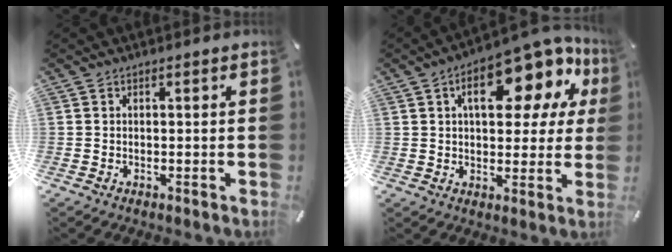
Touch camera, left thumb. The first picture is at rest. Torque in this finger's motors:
{"motor_torque": [0.36, 1.33, 1.86, -0.91, 0.48]}